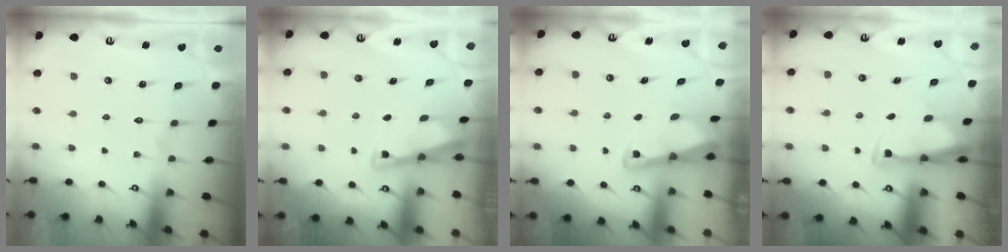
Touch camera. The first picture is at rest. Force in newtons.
{"total": 3.0, "press": 3.0, "slide": 0.3}
{"total": 2.3, "press": 2.3, "slide": 0.2}
{"total": 2.8, "press": 2.7, "slide": 0.9}